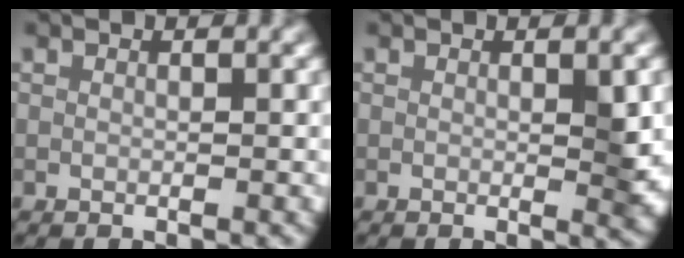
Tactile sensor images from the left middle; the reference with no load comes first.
{"total": 2.3, "force": [0.1, 0.3, 2.2], "torque": [-0.031, -0.005, 0.001]}